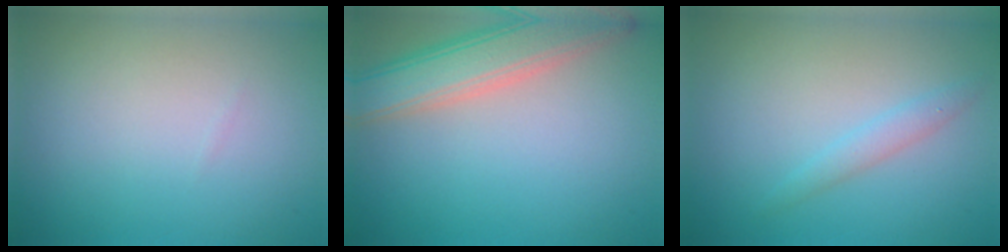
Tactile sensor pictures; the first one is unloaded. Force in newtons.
{"total": 6.1, "press": 6.1, "slide": 0.3}
{"total": 1.5, "press": 1.4, "slide": 0.1}